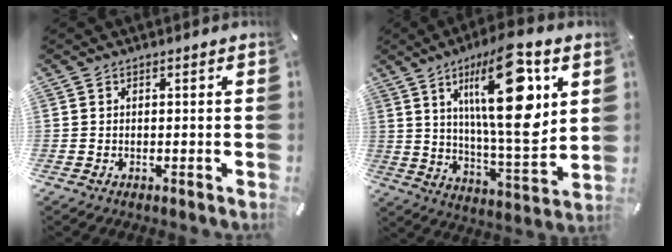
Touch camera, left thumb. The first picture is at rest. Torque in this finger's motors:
{"motor_torque": [2.51, 2.50, 2.02, -0.75, 0.33]}